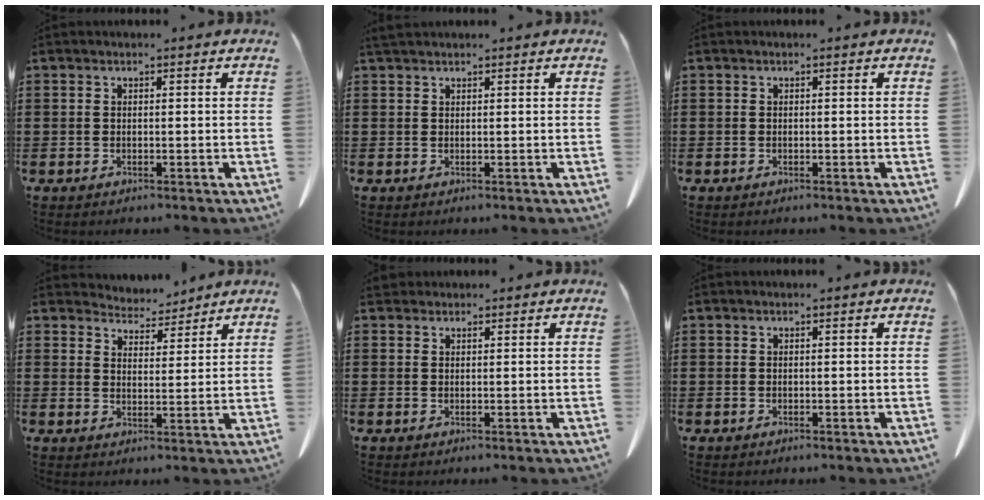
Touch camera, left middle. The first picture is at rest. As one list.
[{"total": 1.0, "force": [0.9, 0.2, 0.3], "torque": [-0.010, 0.000, 0.018]}, {"total": 0.0}, {"total": 4.7, "force": [4.5, 1.1, 0.5], "torque": [-0.016, -0.018, 0.083]}, {"total": 1.3, "force": [1.1, 0.6, 0.2], "torque": [-0.008, 0.003, 0.022]}, {"total": 0.0}]